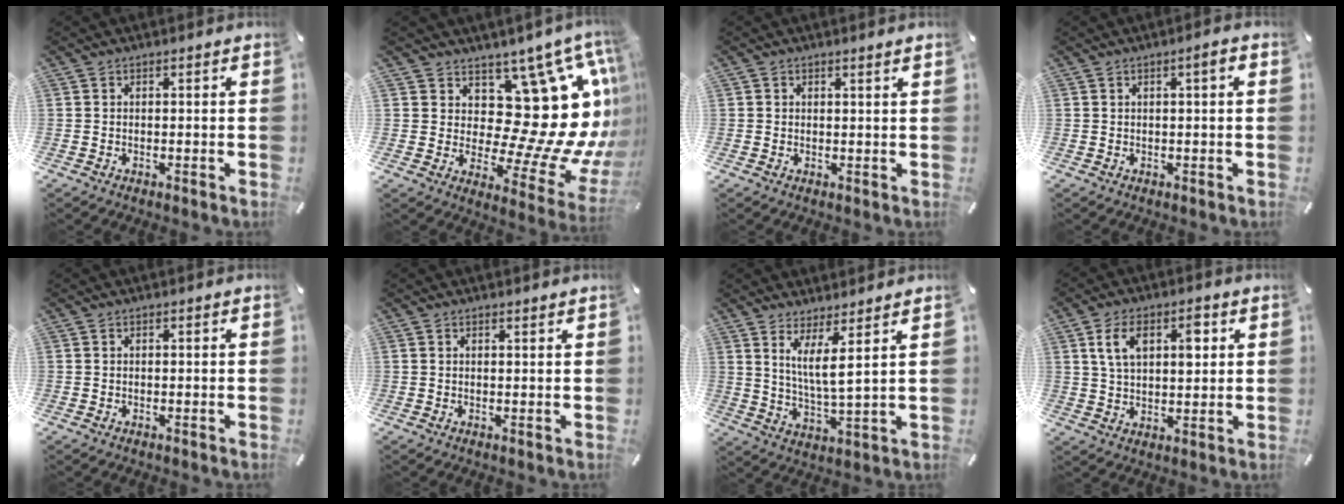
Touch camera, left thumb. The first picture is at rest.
{"total": 20.6, "force": [5.8, 11.4, 16.2], "torque": [-0.210, -0.101, 0.122]}
{"total": 0.6, "force": [0.6, -0.1, 0.2], "torque": [-0.005, -0.003, 0.011]}
{"total": 2.7, "force": [0.7, 0.4, 2.6], "torque": [-0.041, 0.000, 0.008]}
{"total": 0.0}
{"total": 0.5, "force": [0.5, 0.0, 0.1], "torque": [-0.001, -0.002, 0.010]}
{"total": 7.1, "force": [4.4, 0.6, 5.5], "torque": [-0.114, -0.021, 0.077]}
{"total": 9.2, "force": [3.3, 5.4, 6.7], "torque": [-0.113, 0.001, 0.054]}